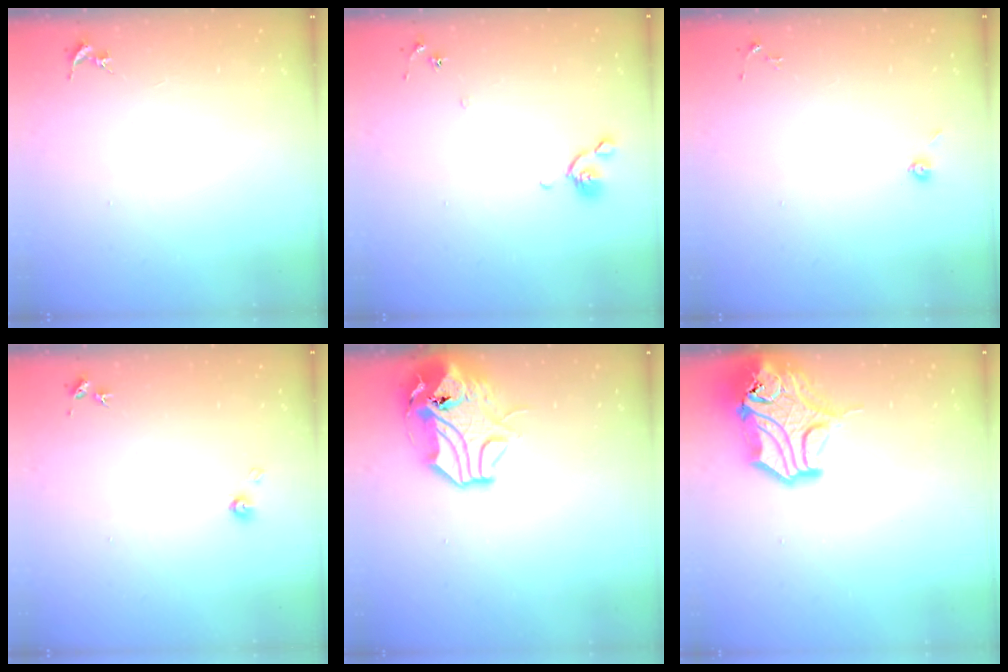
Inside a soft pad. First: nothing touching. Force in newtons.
{"total": 6.2, "press": 6.2, "slide": 0.8}
{"total": 3.9, "press": 3.8, "slide": 0.9}
{"total": 4.3, "press": 4.3, "slide": 0.3}
{"total": 13.8, "press": 13.6, "slide": 2.0}
{"total": 16.7, "press": 16.5, "slide": 2.5}